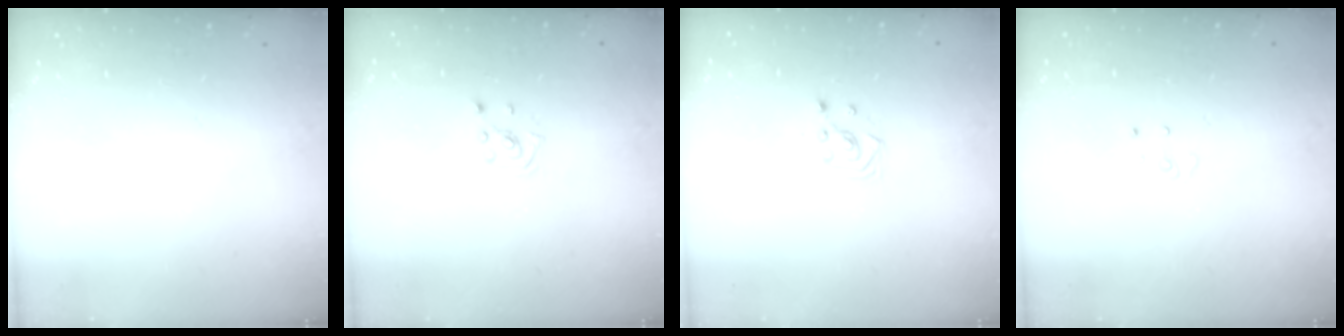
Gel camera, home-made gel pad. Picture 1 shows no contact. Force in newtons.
{"total": 2.0, "press": 2.0, "slide": 0.6}
{"total": 3.4, "press": 3.4, "slide": 0.2}
{"total": 2.9, "press": 2.9, "slide": 0.2}